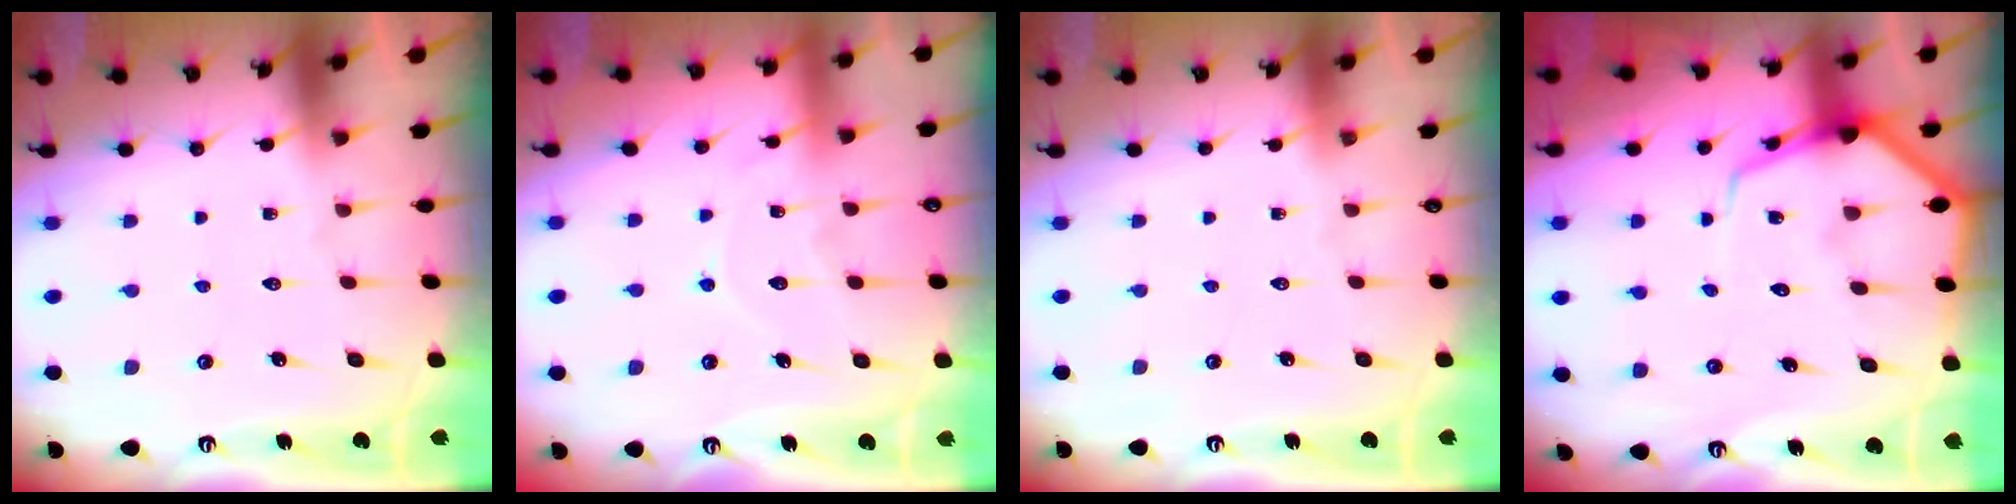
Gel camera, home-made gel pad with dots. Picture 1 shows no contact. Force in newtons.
{"total": 8.9, "press": 8.9, "slide": 0.8}
{"total": 0.0}
{"total": 7.9, "press": 7.8, "slide": 0.5}